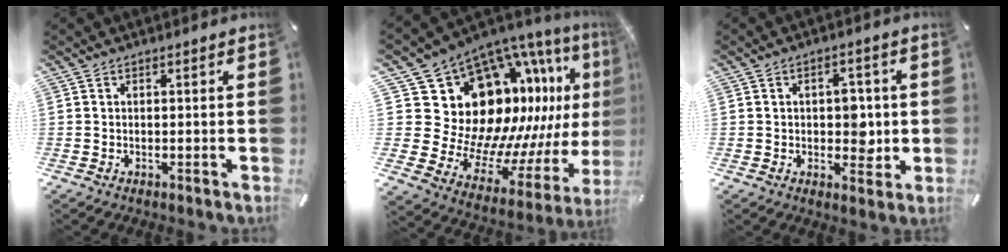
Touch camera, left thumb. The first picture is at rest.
{"total": 24.1, "force": [9.0, 17.4, 14.0], "torque": [-0.187, -0.147, 0.220]}
{"total": 6.6, "force": [0.1, 4.6, 4.8], "torque": [-0.054, -0.002, -0.004]}